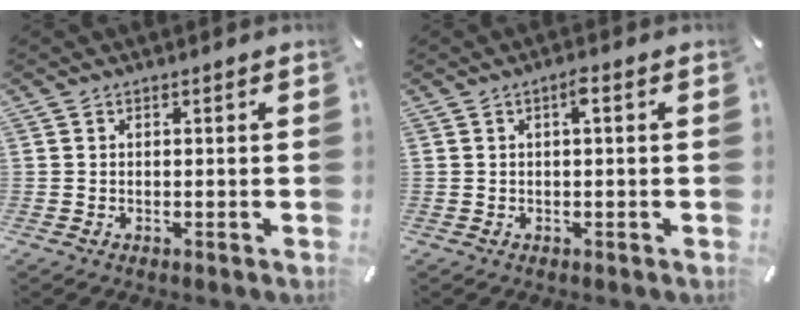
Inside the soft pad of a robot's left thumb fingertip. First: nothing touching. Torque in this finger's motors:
{"motor_torque": [0.50, 0.48, -0.04, -0.02, 0.13]}